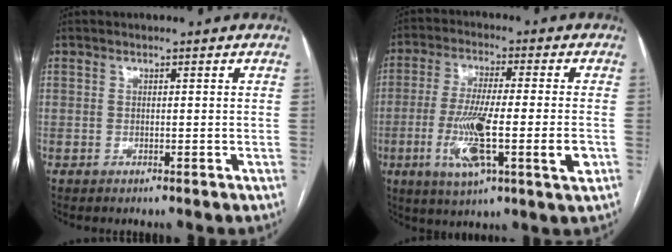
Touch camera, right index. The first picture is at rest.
{"total": 13.6, "force": [-3.5, 1.3, 13.1], "torque": [-0.241, -0.014, -0.061]}